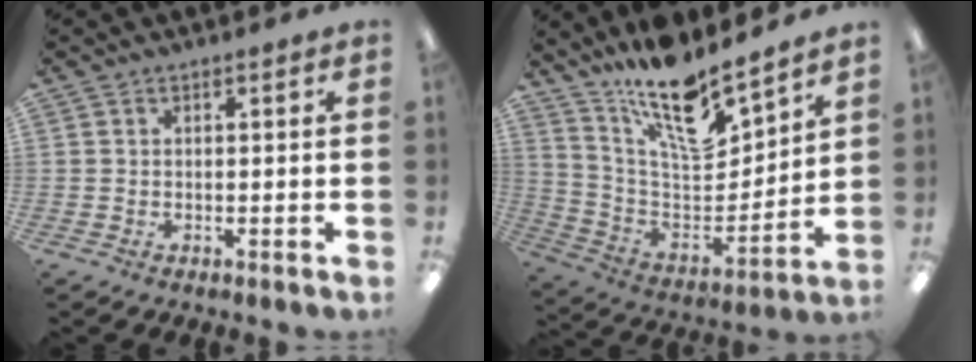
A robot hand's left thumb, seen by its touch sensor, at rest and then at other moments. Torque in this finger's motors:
{"motor_torque": [2.33, 0.88, 1.63, -1.14, 0.13]}